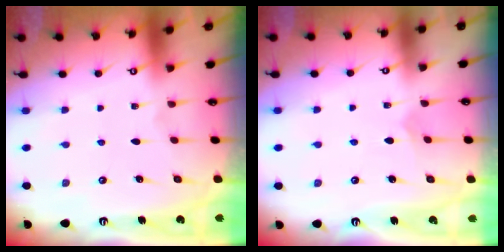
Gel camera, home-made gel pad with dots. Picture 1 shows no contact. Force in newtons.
{"total": 3.7, "press": 3.7, "slide": 0.3}